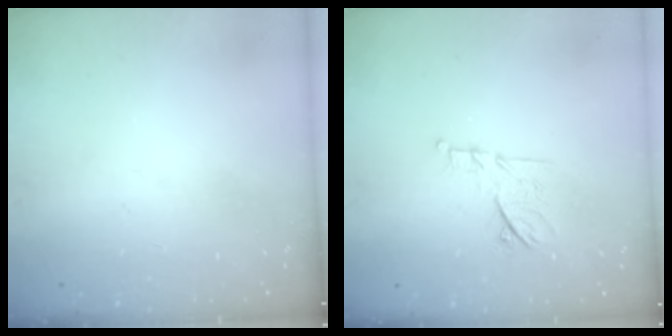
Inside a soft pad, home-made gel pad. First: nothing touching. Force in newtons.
{"total": 10.5, "press": 10.5, "slide": 0.3}